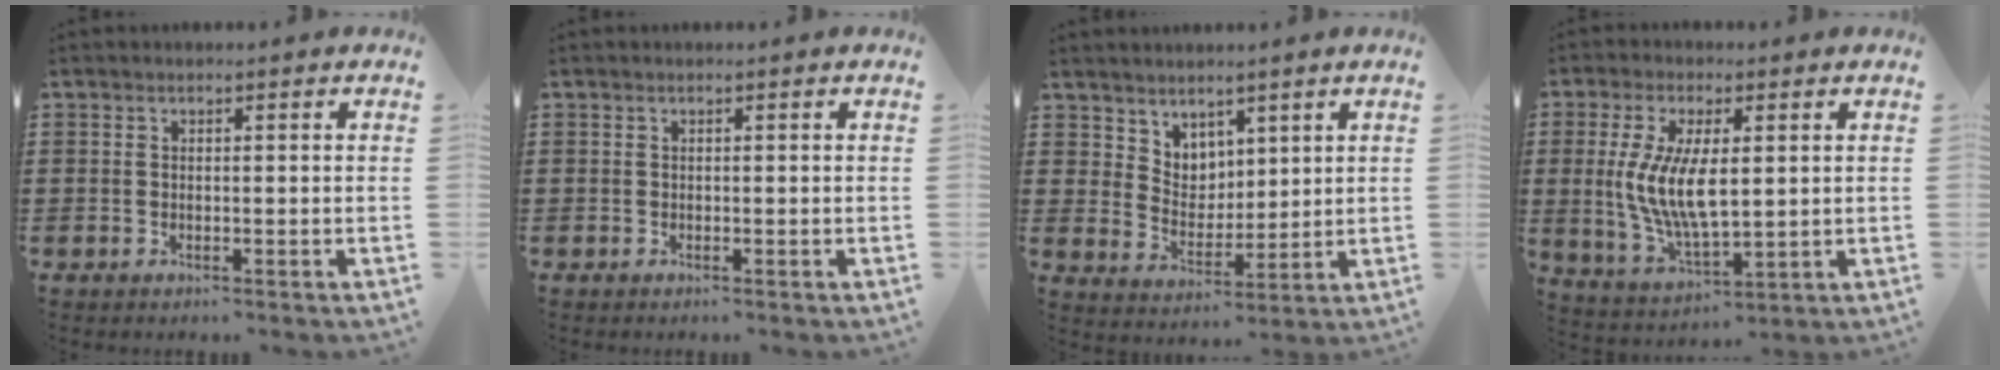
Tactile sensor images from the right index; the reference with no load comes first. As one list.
[{"total": 0.0}, {"total": 4.7, "force": [3.7, 2.9, -0.1], "torque": [-0.018, -0.004, 0.069]}, {"total": 9.4, "force": [0.7, 4.0, 8.5], "torque": [-0.179, 0.002, 0.011]}]